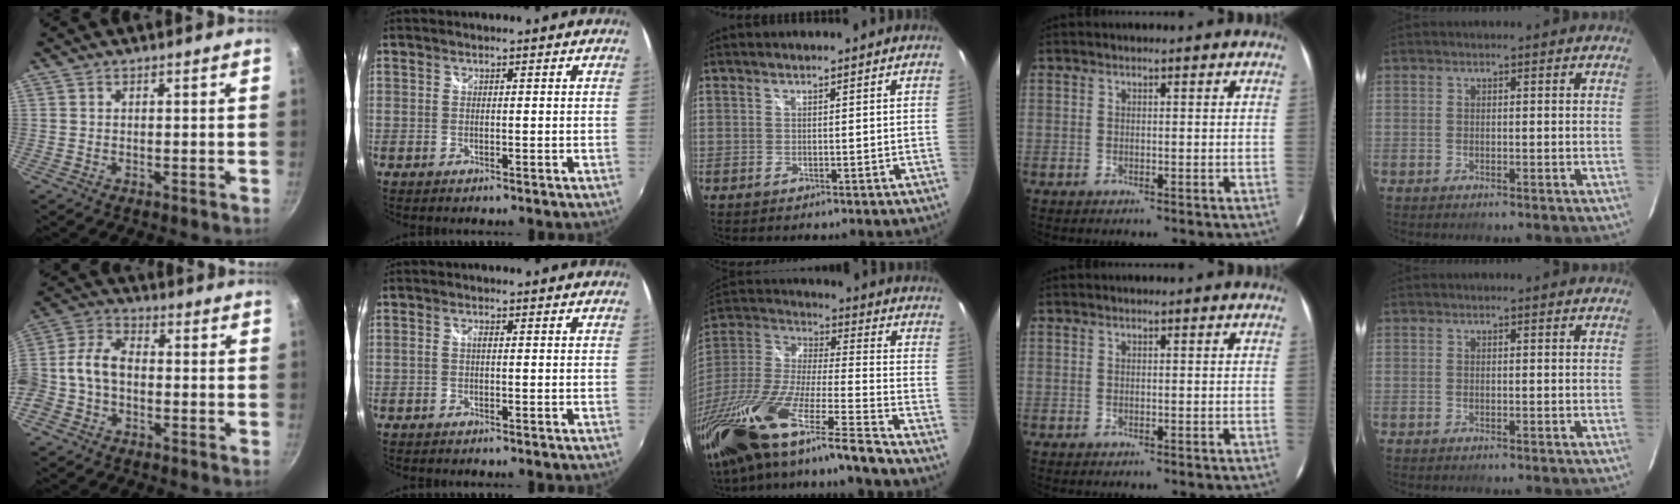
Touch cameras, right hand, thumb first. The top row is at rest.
{"thumb": {"total": 10.3, "force": [-1.8, 7.1, 7.2], "torque": [-0.141, 0.043, -0.051]}, "index": {"total": 0.9, "force": [-0.1, 0.2, 0.9], "torque": [-0.016, 0.003, -0.004]}, "middle": {"total": 27.8, "force": [-20.1, 1.9, 19.2], "torque": [-0.340, -0.067, -0.365]}}